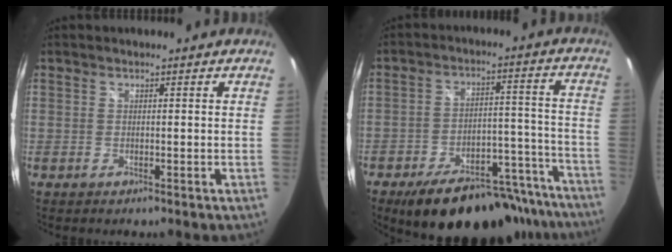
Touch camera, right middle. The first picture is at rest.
{"total": 23.7, "force": [-19.5, 8.9, 10.0], "torque": [-0.154, 0.031, -0.242]}